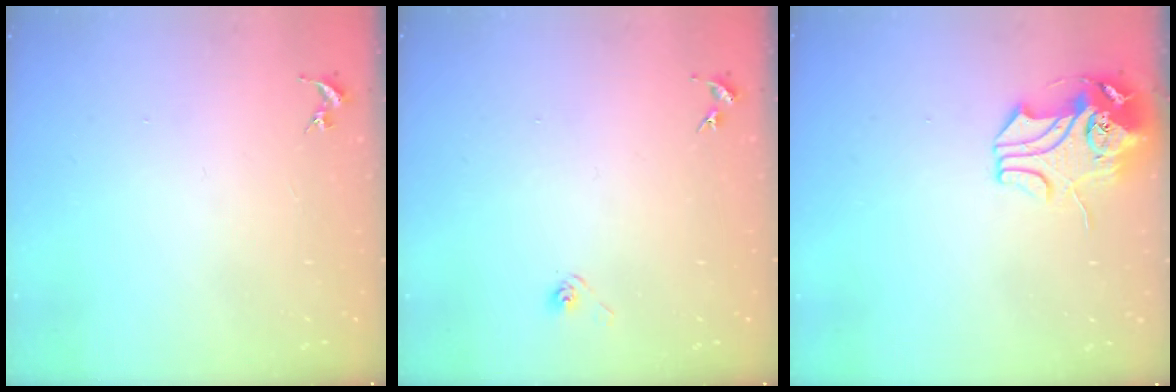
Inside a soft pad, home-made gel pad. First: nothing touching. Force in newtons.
{"total": 3.1, "press": 2.7, "slide": 1.4}
{"total": 9.9, "press": 9.8, "slide": 1.6}